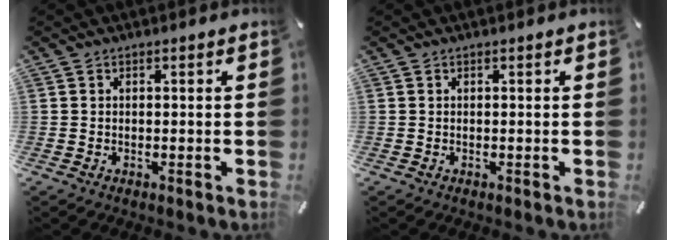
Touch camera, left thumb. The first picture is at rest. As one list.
[{"total": 0.0}]